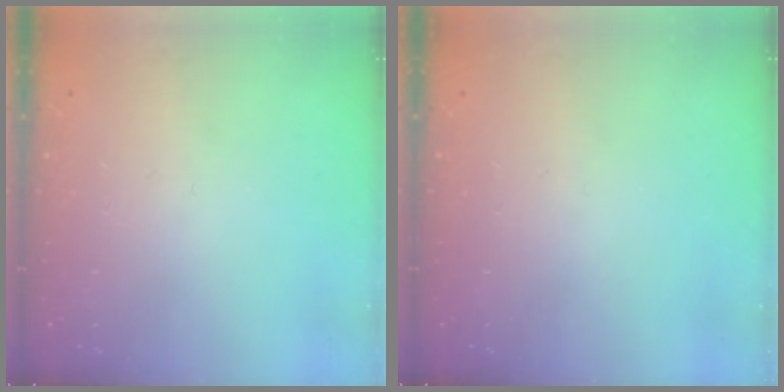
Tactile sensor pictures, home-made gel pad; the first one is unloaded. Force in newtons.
{"total": 0.0}